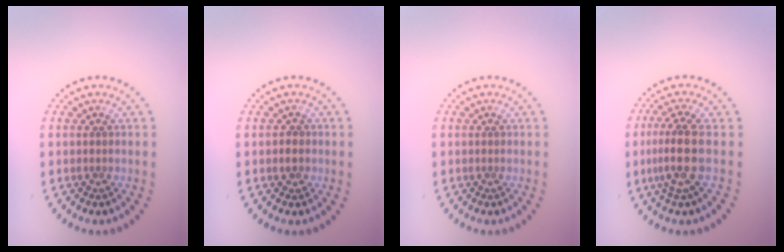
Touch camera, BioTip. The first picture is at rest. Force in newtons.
{"total": 0.9, "press": 0.8, "slide": 0.3}
{"total": 0.0}
{"total": 3.5, "press": 2.7, "slide": 2.2}